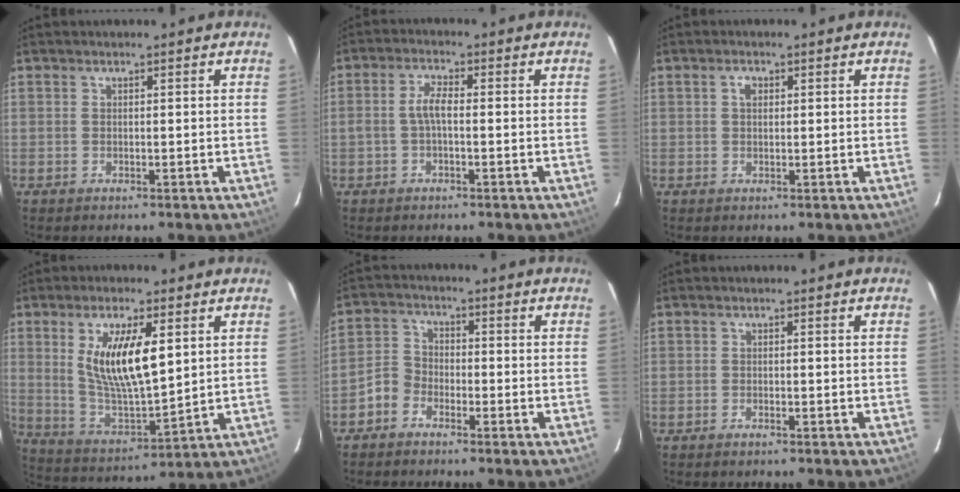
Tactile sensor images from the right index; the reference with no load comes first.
{"total": 3.4, "force": [-0.6, 1.1, 3.2], "torque": [-0.067, 0.010, -0.012]}
{"total": 1.6, "force": [0.5, 1.1, 1.0], "torque": [-0.018, 0.007, 0.007]}
{"total": 14.4, "force": [4.2, 4.9, 12.9], "torque": [-0.241, -0.006, 0.091]}
{"total": 4.3, "force": [-2.9, 3.1, 0.9], "torque": [-0.016, 0.019, -0.062]}
{"total": 0.8, "force": [-0.7, 0.2, 0.3], "torque": [-0.010, 0.000, -0.016]}